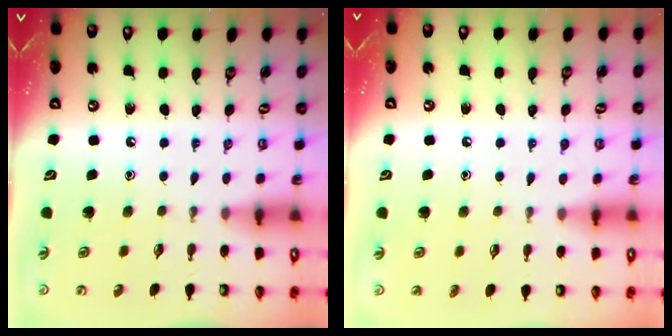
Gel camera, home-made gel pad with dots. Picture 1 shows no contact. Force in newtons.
{"total": 2.9, "press": 2.9, "slide": 0.4}